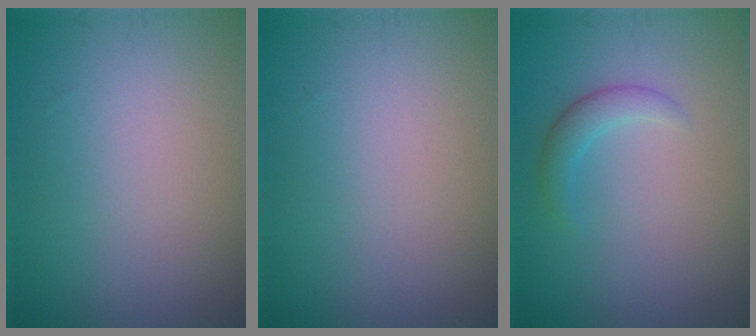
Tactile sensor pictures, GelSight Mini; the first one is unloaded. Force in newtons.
{"total": 0.0}
{"total": 1.8, "press": 1.8, "slide": 0.0}